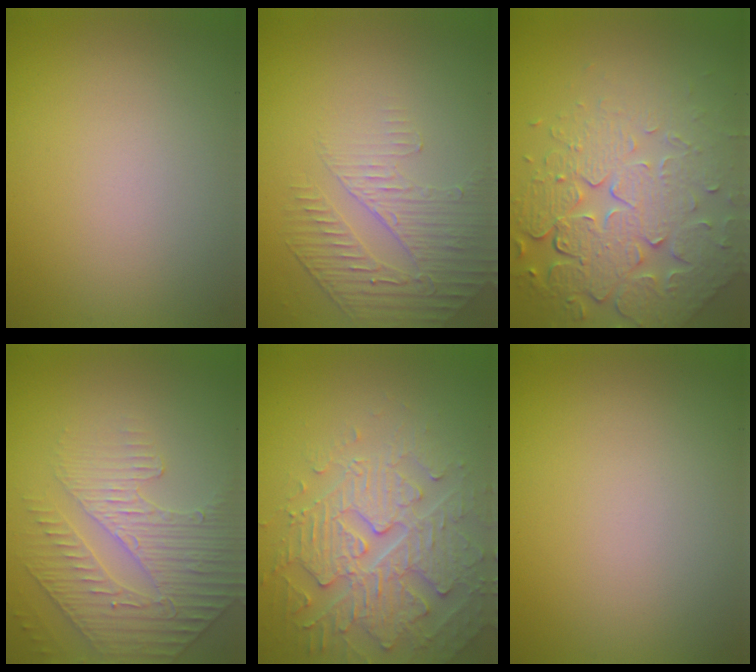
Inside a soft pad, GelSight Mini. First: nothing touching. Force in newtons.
{"total": 2.2, "press": 1.7, "slide": 1.4}
{"total": 8.1, "press": 5.8, "slide": 5.7}
{"total": 4.2, "press": 3.5, "slide": 2.4}
{"total": 4.5, "press": 4.5, "slide": 0.4}
{"total": 0.0}